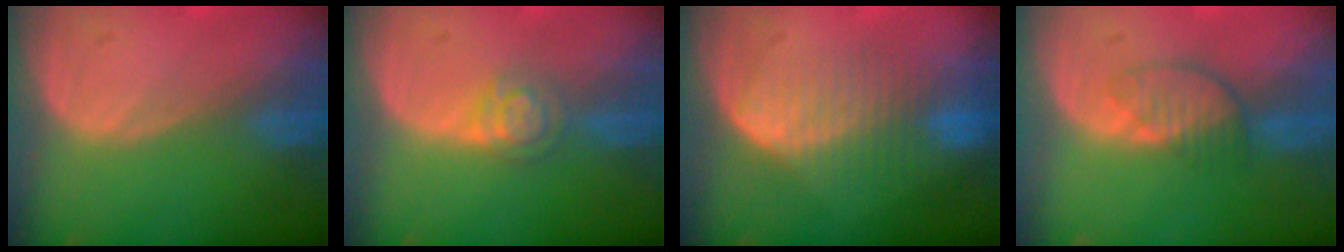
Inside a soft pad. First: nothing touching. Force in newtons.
{"total": 4.0, "press": 3.6, "slide": 1.8}
{"total": 8.3, "press": 7.3, "slide": 4.0}
{"total": 3.8, "press": 3.5, "slide": 1.6}